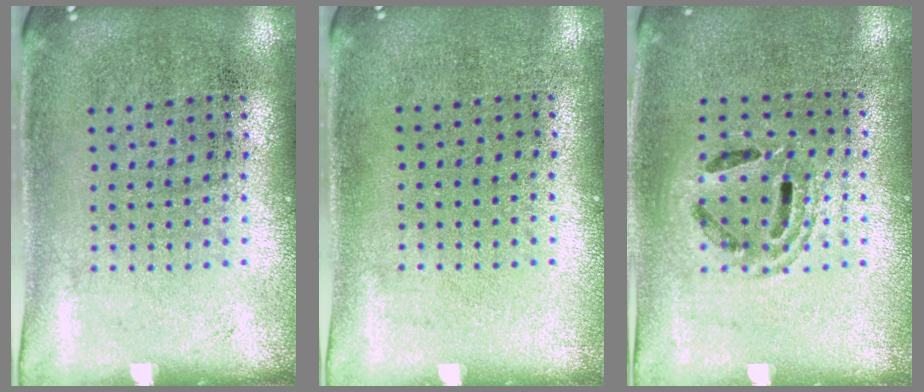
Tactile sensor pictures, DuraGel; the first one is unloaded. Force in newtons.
{"total": 0.0}
{"total": 1.2, "press": 1.1, "slide": 0.4}